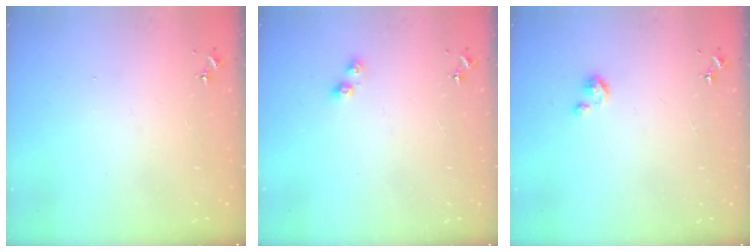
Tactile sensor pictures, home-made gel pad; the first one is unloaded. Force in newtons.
{"total": 4.6, "press": 4.6, "slide": 0.0}
{"total": 3.3, "press": 3.3, "slide": 0.3}